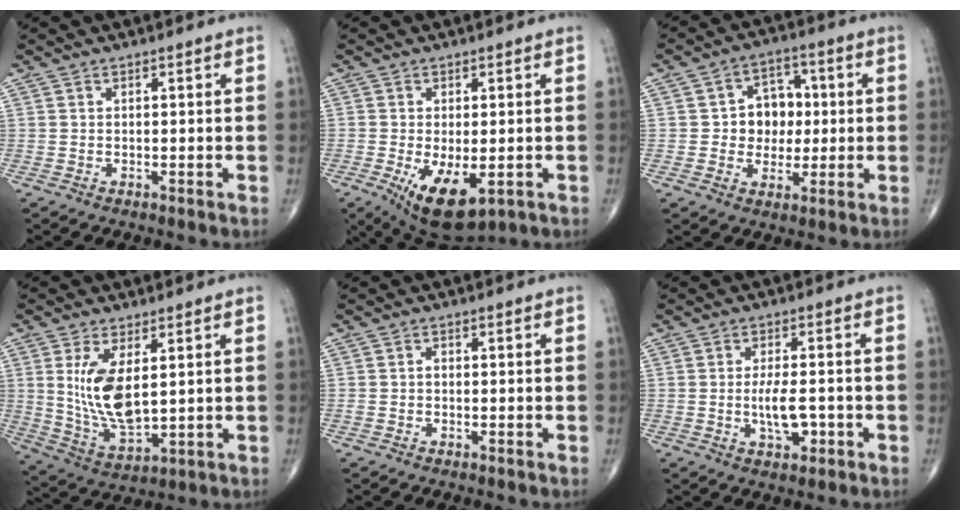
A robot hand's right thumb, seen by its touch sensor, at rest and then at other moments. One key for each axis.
{"total": 10.3, "fx": -3.5, "fy": 4.7, "fz": 8.5, "tx": -0.135, "ty": -0.018, "tz": -0.043}
{"total": 9.0, "fx": 0.4, "fy": 7.4, "fz": 5.1, "tx": -0.024, "ty": 0.012, "tz": 0.001}
{"total": 11.5, "fx": 2.4, "fy": 5.1, "fz": 10.0, "tx": -0.191, "ty": -0.026, "tz": 0.063}
{"total": 0.8, "fx": -0.2, "fy": 0.6, "fz": 0.6, "tx": -0.009, "ty": 0.001, "tz": -0.005}
{"total": 5.4, "fx": -1.2, "fy": 2.3, "fz": 4.8, "tx": -0.080, "ty": 0.000, "tz": -0.017}